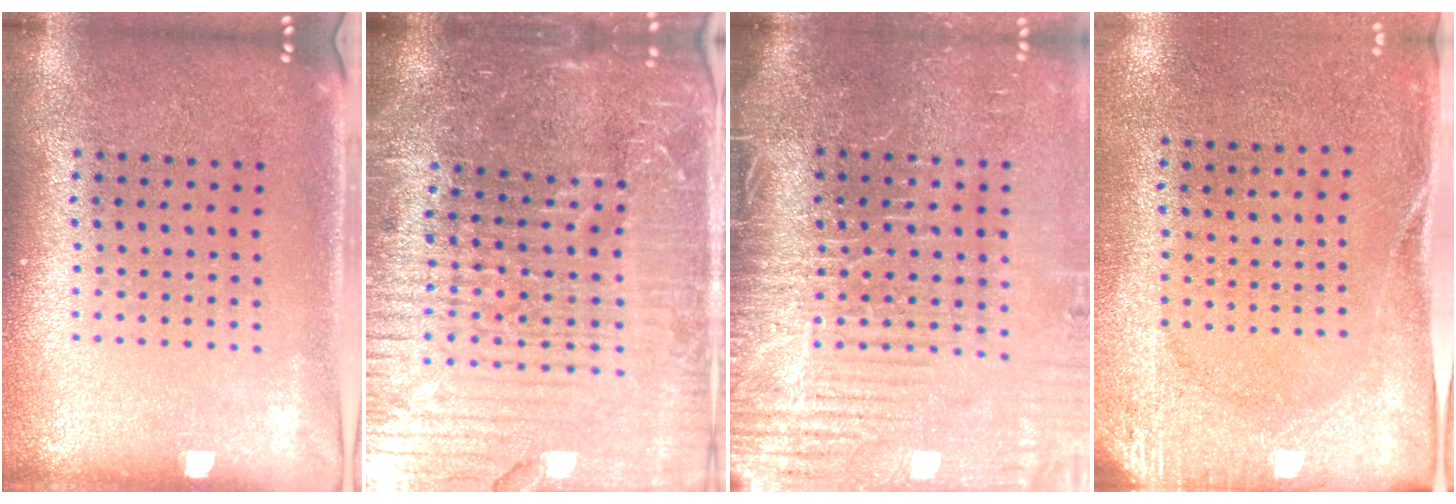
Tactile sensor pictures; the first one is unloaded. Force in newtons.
{"total": 6.2, "press": 5.5, "slide": 2.8}
{"total": 4.6, "press": 4.1, "slide": 2.2}
{"total": 2.7, "press": 2.1, "slide": 1.7}